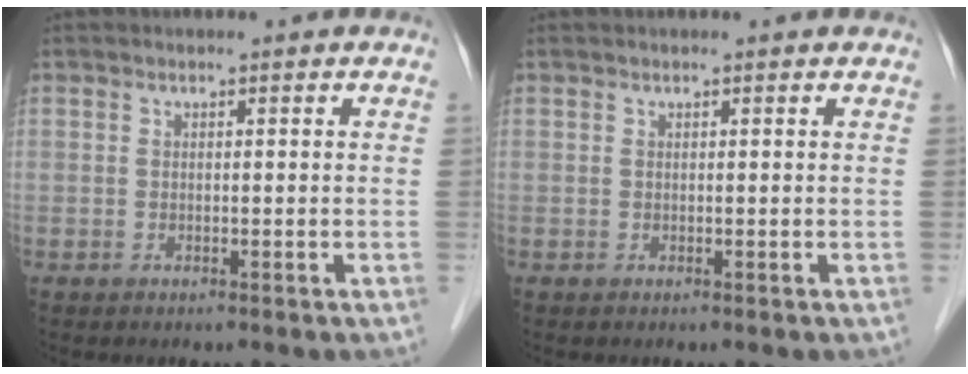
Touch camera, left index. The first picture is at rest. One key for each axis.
{"total": 0.5, "fx": 0.5, "fy": 0.0, "fz": 0.1, "tx": -0.004, "ty": 0.008, "tz": 0.008}